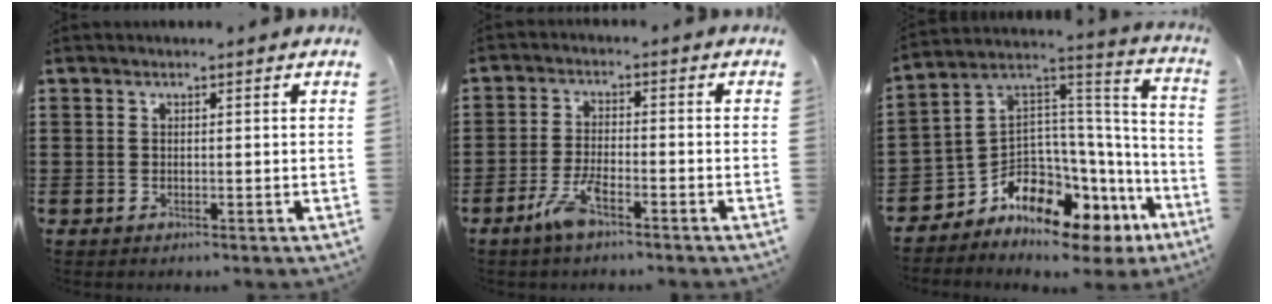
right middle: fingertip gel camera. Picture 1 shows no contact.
{"total": 5.1, "force": [-3.2, 1.1, 3.9], "torque": [-0.091, -0.004, -0.063]}
{"total": 6.6, "force": [-5.2, 3.7, 1.8], "torque": [-0.069, -0.034, -0.107]}